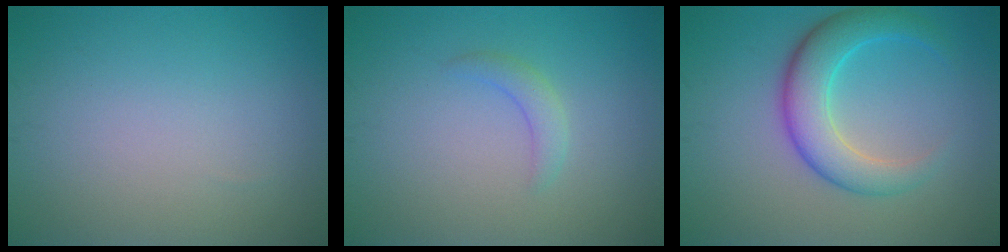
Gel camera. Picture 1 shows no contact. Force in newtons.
{"total": 1.6, "press": 1.6, "slide": 0.2}
{"total": 5.4, "press": 5.4, "slide": 0.1}